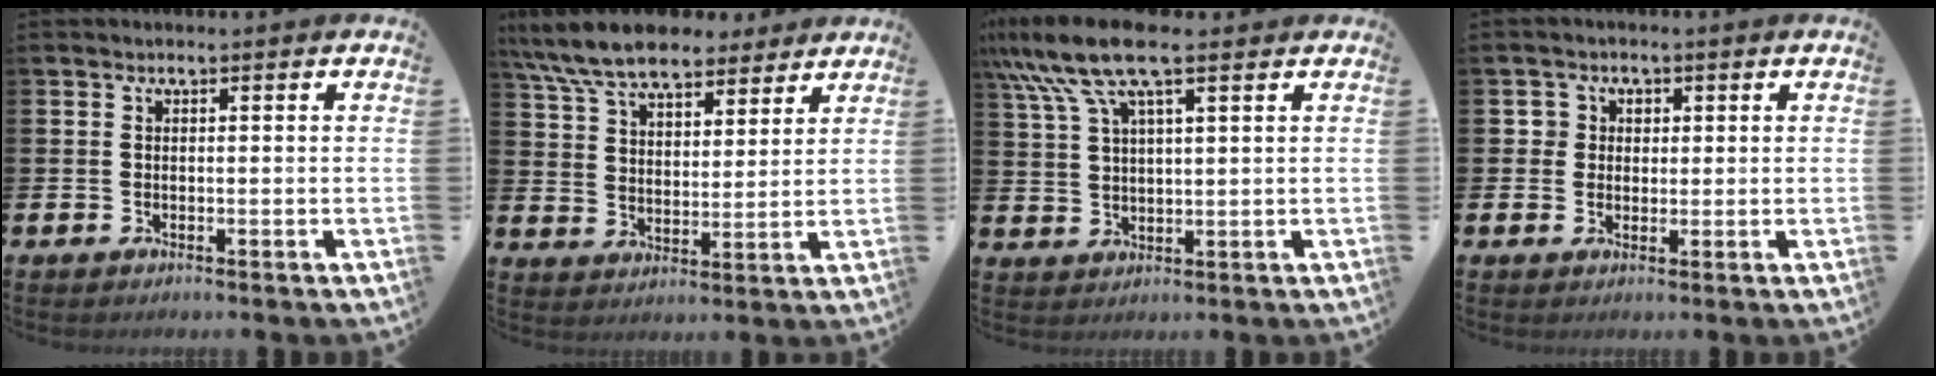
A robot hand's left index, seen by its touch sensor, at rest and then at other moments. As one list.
[{"total": 9.3, "force": [8.3, 3.0, 2.9], "torque": [-0.101, -0.030, 0.156]}, {"total": 9.9, "force": [6.8, 2.5, 6.7], "torque": [-0.151, -0.005, 0.126]}, {"total": 2.5, "force": [0.9, 2.3, 0.2], "torque": [0.003, 0.005, 0.010]}]